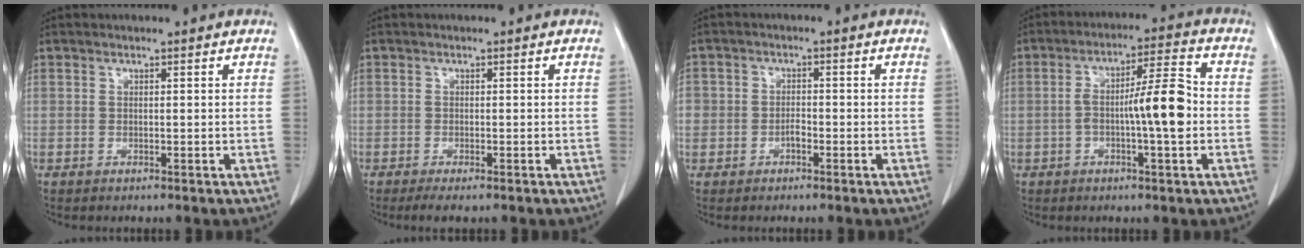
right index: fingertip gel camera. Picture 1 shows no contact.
{"total": 2.5, "force": [-1.9, 0.4, 1.6], "torque": [-0.022, -0.009, -0.028]}
{"total": 2.5, "force": [-1.1, 1.9, 1.2], "torque": [-0.017, 0.009, -0.018]}
{"total": 9.1, "force": [-1.3, 0.9, 8.9], "torque": [-0.150, 0.018, -0.024]}